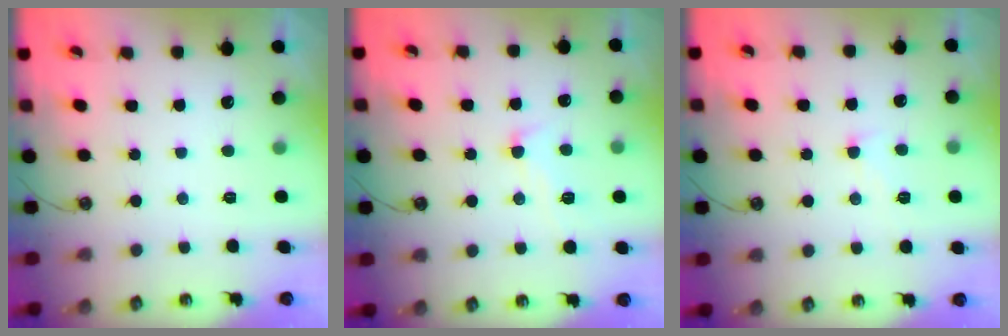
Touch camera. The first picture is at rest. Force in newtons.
{"total": 2.2, "press": 2.0, "slide": 1.0}
{"total": 1.1, "press": 1.0, "slide": 0.4}